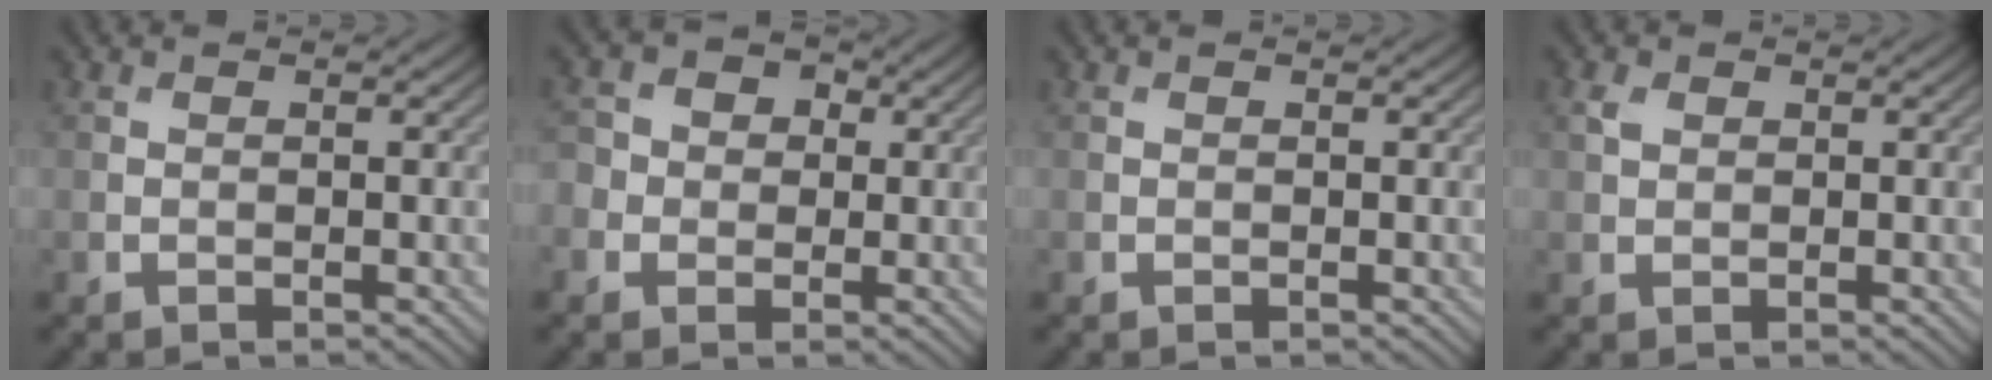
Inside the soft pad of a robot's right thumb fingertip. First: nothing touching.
{"total": 4.3, "force": [0.1, 3.9, 1.6], "torque": [-0.034, 0.012, -0.015]}
{"total": 0.0}
{"total": 1.2, "force": [0.6, 0.8, 0.7], "torque": [-0.018, 0.006, 0.012]}